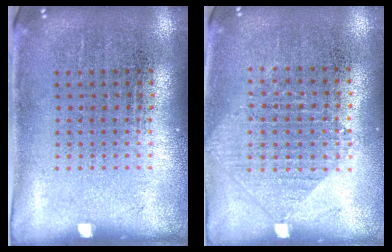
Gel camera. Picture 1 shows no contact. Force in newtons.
{"total": 0.9, "press": 0.9, "slide": 0.2}